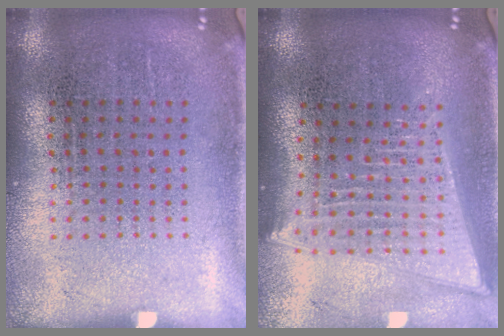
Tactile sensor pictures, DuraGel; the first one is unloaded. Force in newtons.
{"total": 2.0, "press": 1.7, "slide": 1.0}